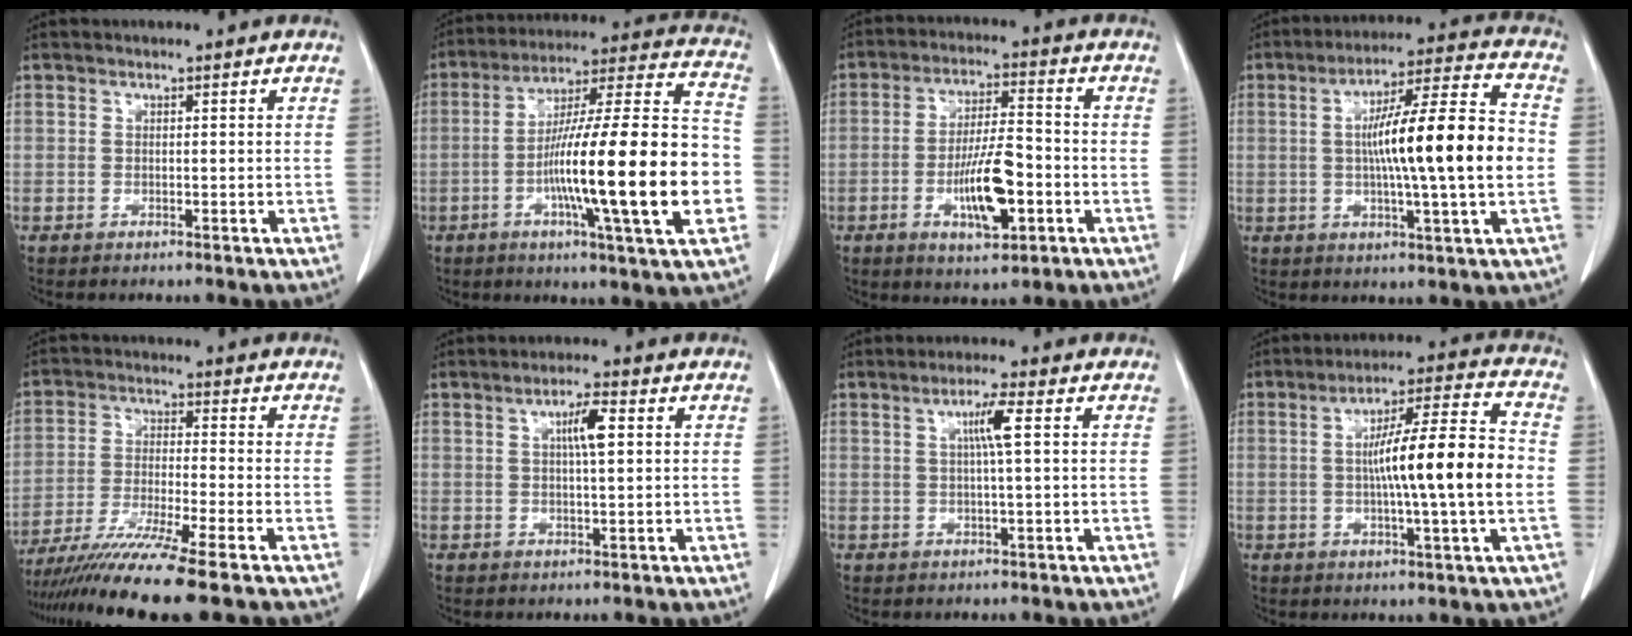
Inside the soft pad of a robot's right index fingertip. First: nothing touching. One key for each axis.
{"total": 24.6, "fx": -5.4, "fy": 1.0, "fz": 23.9, "tx": -0.347, "ty": -0.001, "tz": -0.093}
{"total": 10.2, "fx": -3.2, "fy": 2.6, "fz": 9.4, "tx": -0.171, "ty": -0.001, "tz": -0.051}
{"total": 17.0, "fx": -0.5, "fy": 0.2, "fz": 17.0, "tx": -0.273, "ty": 0.010, "tz": -0.013}
{"total": 11.9, "fx": -9.3, "fy": -2.0, "fz": 7.1, "tx": -0.118, "ty": -0.036, "tz": -0.154}
{"total": 4.2, "fx": 1.1, "fy": 0.4, "fz": 4.0, "tx": -0.071, "ty": 0.003, "tz": 0.018}
{"total": 4.0, "fx": 1.0, "fy": -0.4, "fz": 3.9, "tx": -0.072, "ty": 0.002, "tz": 0.017}
{"total": 15.0, "fx": -0.8, "fy": -0.1, "fz": 15.0, "tx": -0.240, "ty": 0.008, "tz": -0.018}